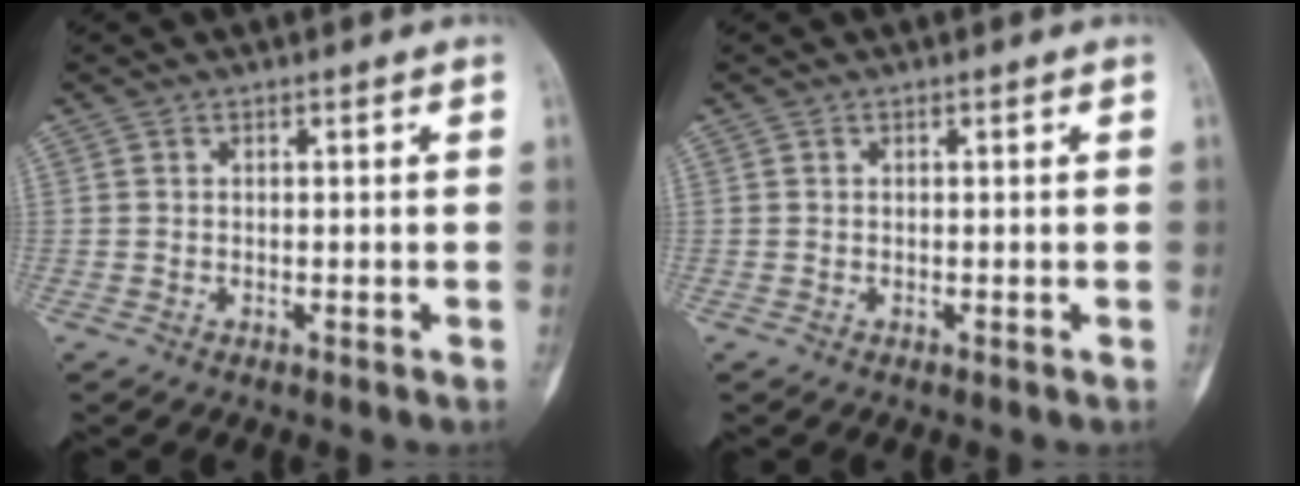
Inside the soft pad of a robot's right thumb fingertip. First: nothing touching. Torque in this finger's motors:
{"motor_torque": [0.00, 0.00, 0.04, -0.03, 0.00]}